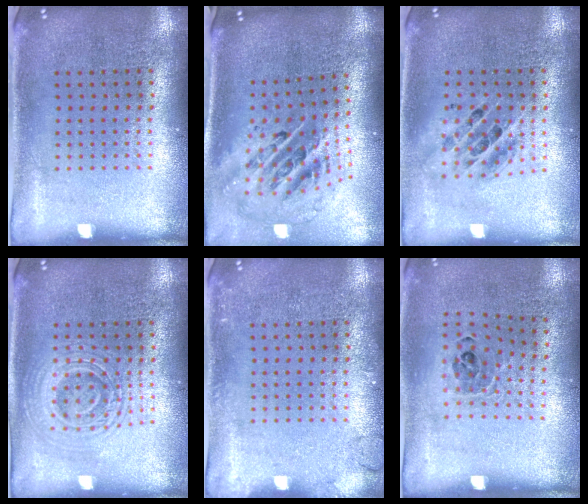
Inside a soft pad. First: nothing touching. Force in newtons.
{"total": 2.8, "press": 1.9, "slide": 2.1}
{"total": 1.3, "press": 1.2, "slide": 0.7}
{"total": 2.8, "press": 2.8, "slide": 0.5}
{"total": 1.2, "press": 1.1, "slide": 0.2}
{"total": 0.9, "press": 0.8, "slide": 0.4}